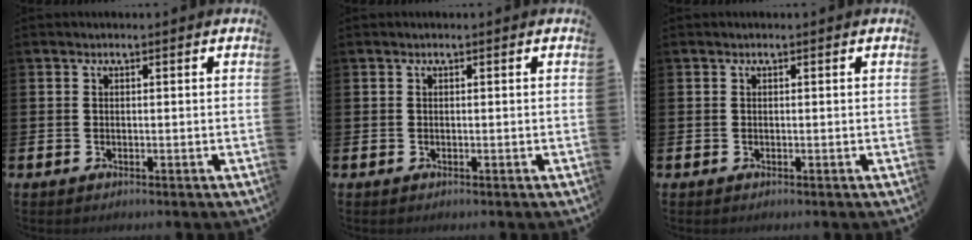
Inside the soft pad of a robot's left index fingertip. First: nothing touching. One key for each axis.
{"total": 0.0}
{"total": 0.0}